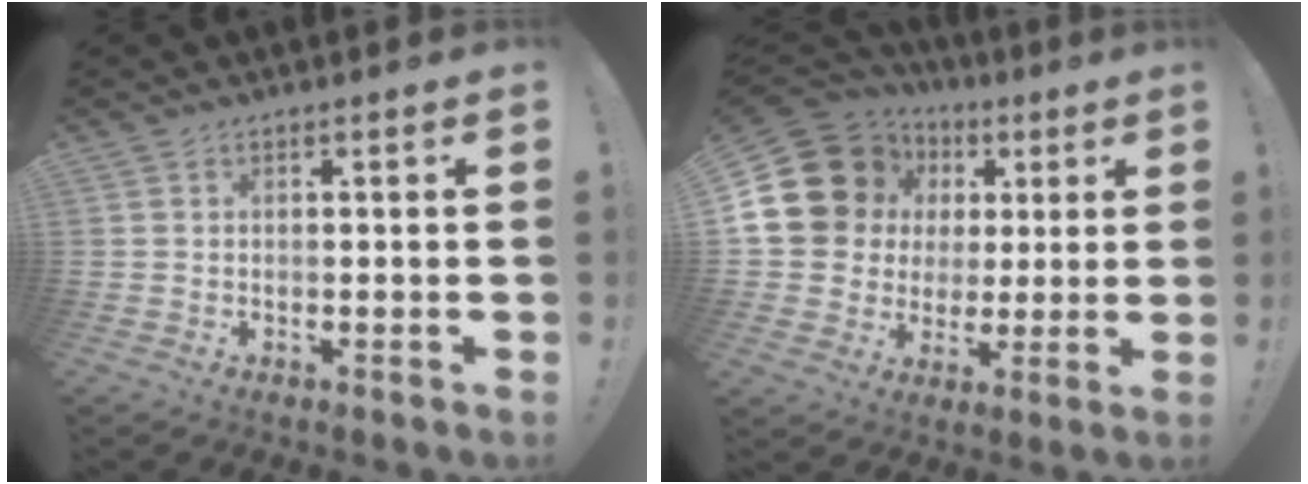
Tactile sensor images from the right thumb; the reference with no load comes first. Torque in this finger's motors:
{"motor_torque": [1.11, 1.86, 0.84, -0.11, 0.34]}